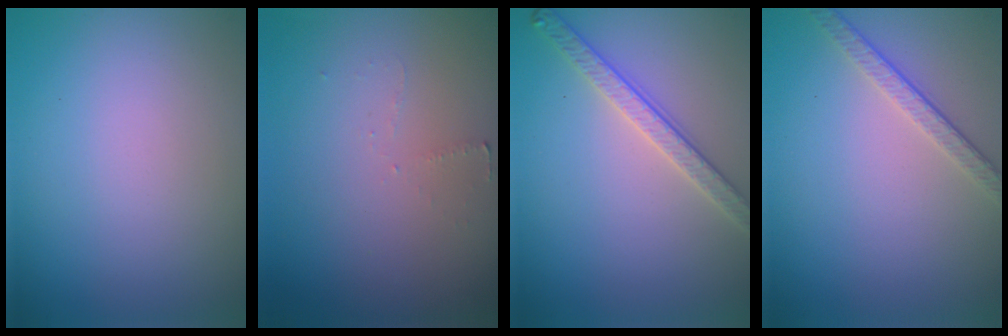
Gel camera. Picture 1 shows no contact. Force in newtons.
{"total": 0.9, "press": 0.8, "slide": 0.3}
{"total": 2.8, "press": 2.8, "slide": 0.7}
{"total": 2.5, "press": 2.1, "slide": 1.4}